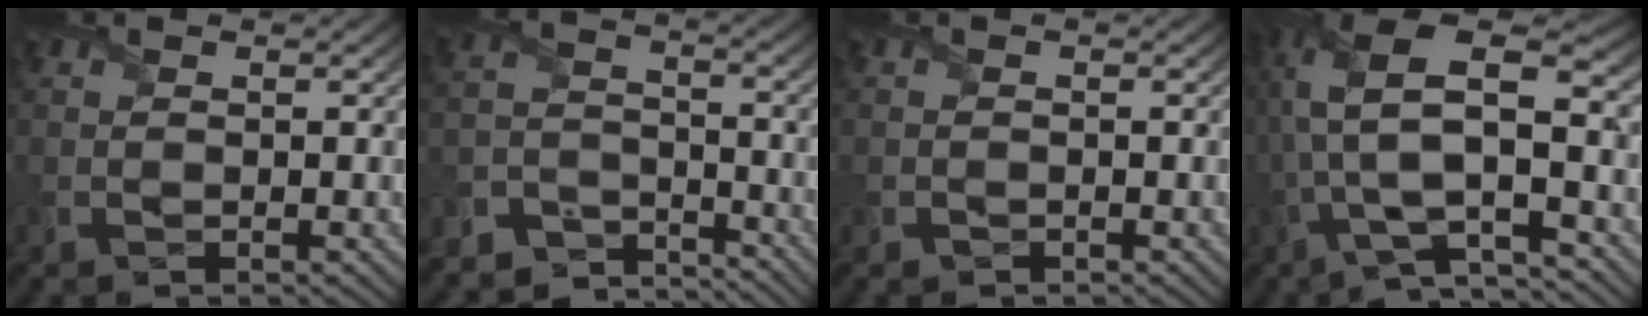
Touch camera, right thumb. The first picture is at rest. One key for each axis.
{"total": 6.8, "fx": -6.3, "fy": 2.2, "fz": 1.0, "tx": -0.019, "ty": -0.010, "tz": -0.133}
{"total": 0.7, "fx": -0.5, "fy": 0.5, "fz": 0.1, "tx": -0.002, "ty": -0.003, "tz": -0.011}
{"total": 14.0, "fx": -1.7, "fy": 5.1, "fz": 13.0, "tx": -0.276, "ty": 0.006, "tz": -0.030}